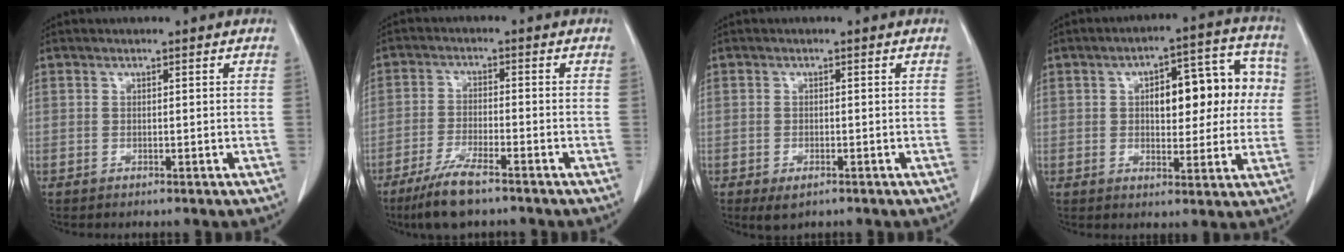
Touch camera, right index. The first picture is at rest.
{"total": 7.3, "force": [-5.3, 1.1, 5.0], "torque": [-0.103, -0.017, -0.095]}
{"total": 2.4, "force": [-1.2, 1.2, 1.7], "torque": [-0.033, -0.005, -0.010]}
{"total": 12.7, "force": [1.9, 5.5, 11.3], "torque": [-0.141, 0.041, 0.031]}